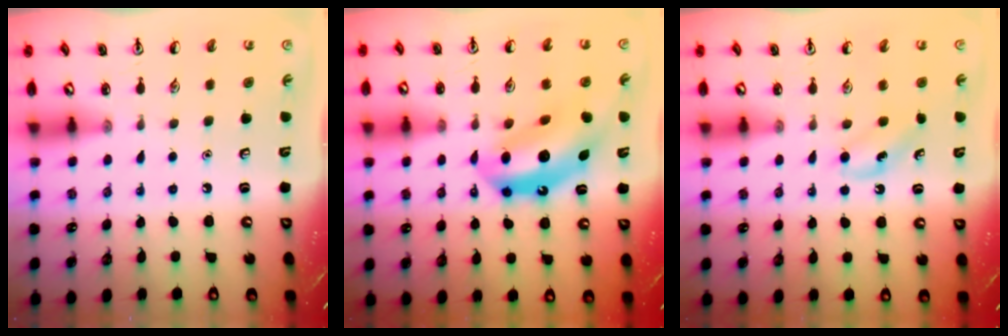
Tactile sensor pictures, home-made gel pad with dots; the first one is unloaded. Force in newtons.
{"total": 12.9, "press": 12.2, "slide": 4.0}
{"total": 4.5, "press": 4.3, "slide": 1.4}